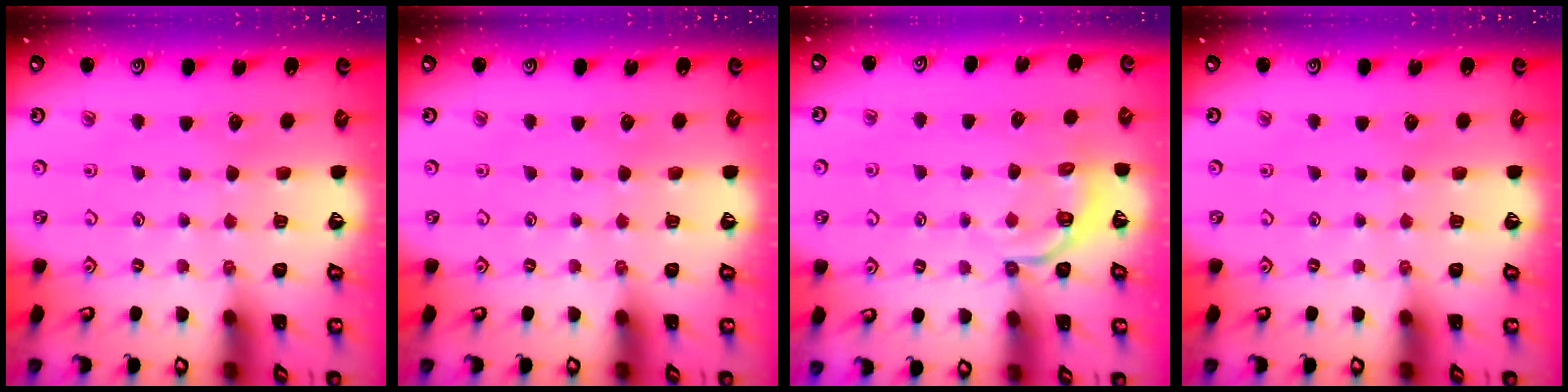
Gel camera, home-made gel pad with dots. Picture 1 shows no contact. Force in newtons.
{"total": 0.0}
{"total": 3.7, "press": 3.3, "slide": 1.7}
{"total": 0.0}